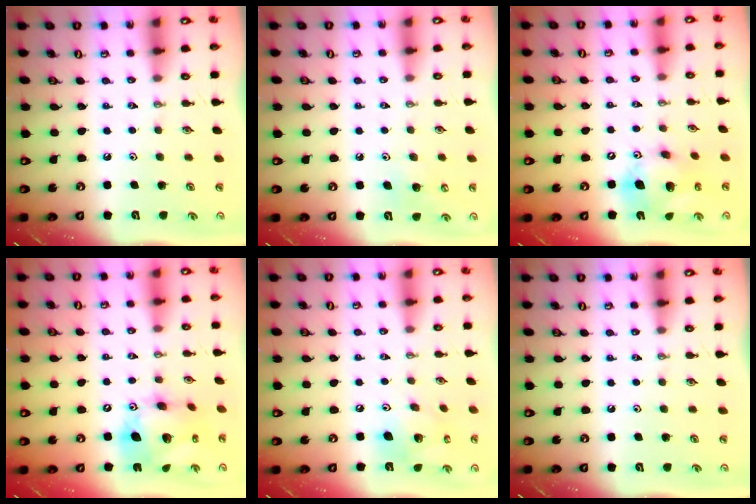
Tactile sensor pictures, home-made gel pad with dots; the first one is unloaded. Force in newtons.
{"total": 7.8, "press": 7.6, "slide": 1.6}
{"total": 14.0, "press": 13.7, "slide": 2.7}
{"total": 16.3, "press": 16.3, "slide": 1.7}
{"total": 14.1, "press": 13.9, "slide": 2.1}
{"total": 0.0}